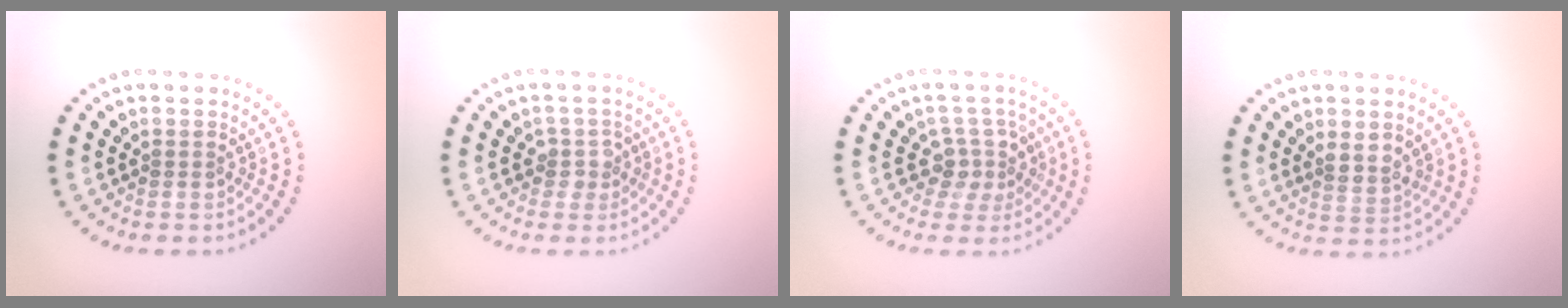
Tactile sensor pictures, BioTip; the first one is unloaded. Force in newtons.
{"total": 1.6, "press": 1.2, "slide": 1.0}
{"total": 2.7, "press": 2.2, "slide": 1.6}
{"total": 2.2, "press": 1.9, "slide": 1.1}